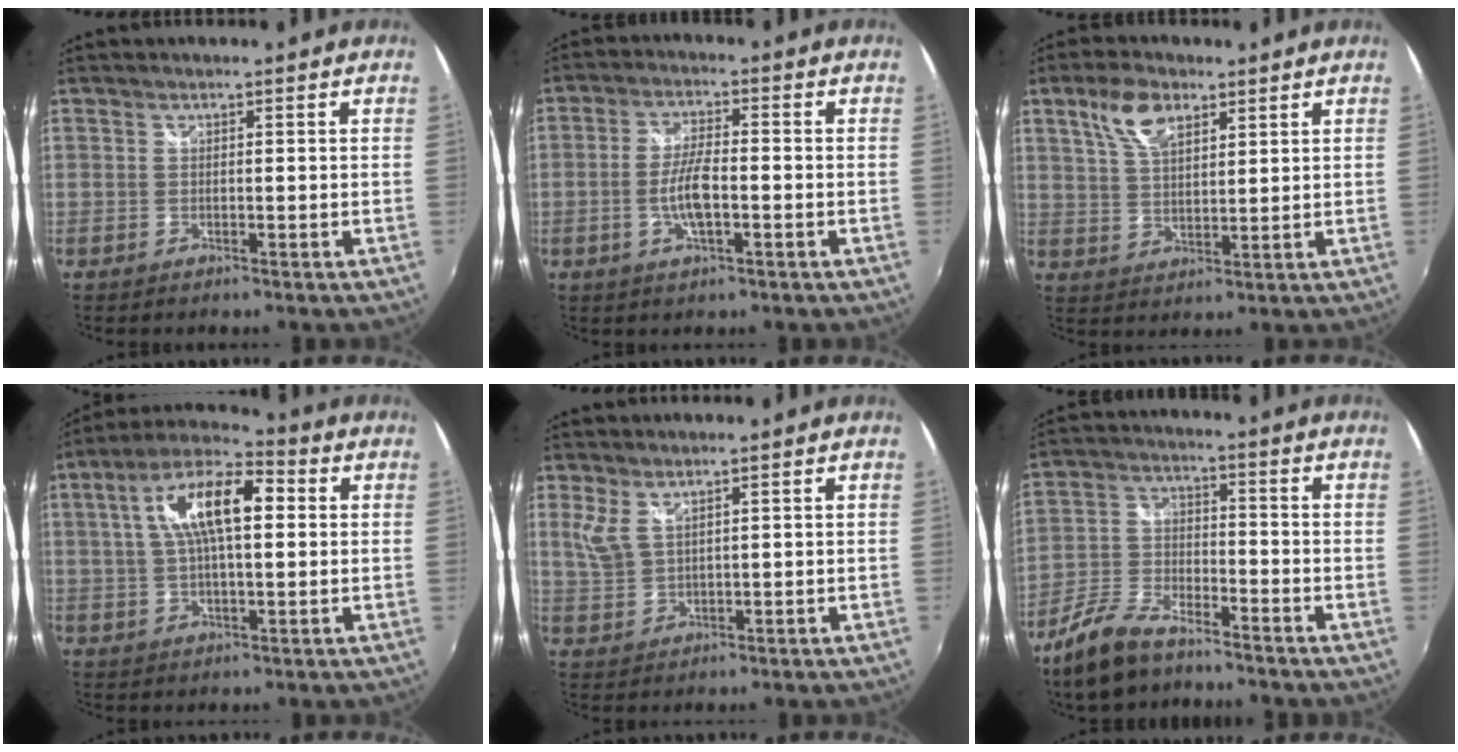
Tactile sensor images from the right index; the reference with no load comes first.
{"total": 6.3, "force": [-1.7, 1.8, 5.8], "torque": [-0.118, -0.001, -0.031]}
{"total": 7.8, "force": [4.3, 3.8, 5.2], "torque": [-0.101, 0.015, 0.084]}
{"total": 13.4, "force": [2.8, 5.1, 12.1], "torque": [-0.220, 0.027, 0.040]}
{"total": 3.6, "force": [2.2, 1.4, 2.5], "torque": [-0.055, -0.004, 0.047]}
{"total": 11.0, "force": [-8.3, 3.9, 6.0], "torque": [-0.139, -0.006, -0.167]}